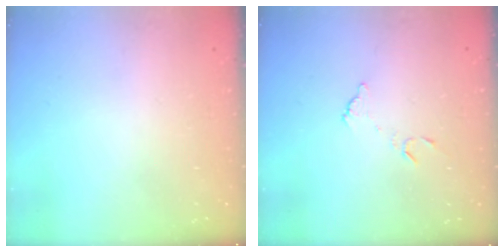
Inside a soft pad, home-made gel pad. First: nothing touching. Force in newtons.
{"total": 5.4, "press": 5.4, "slide": 0.5}